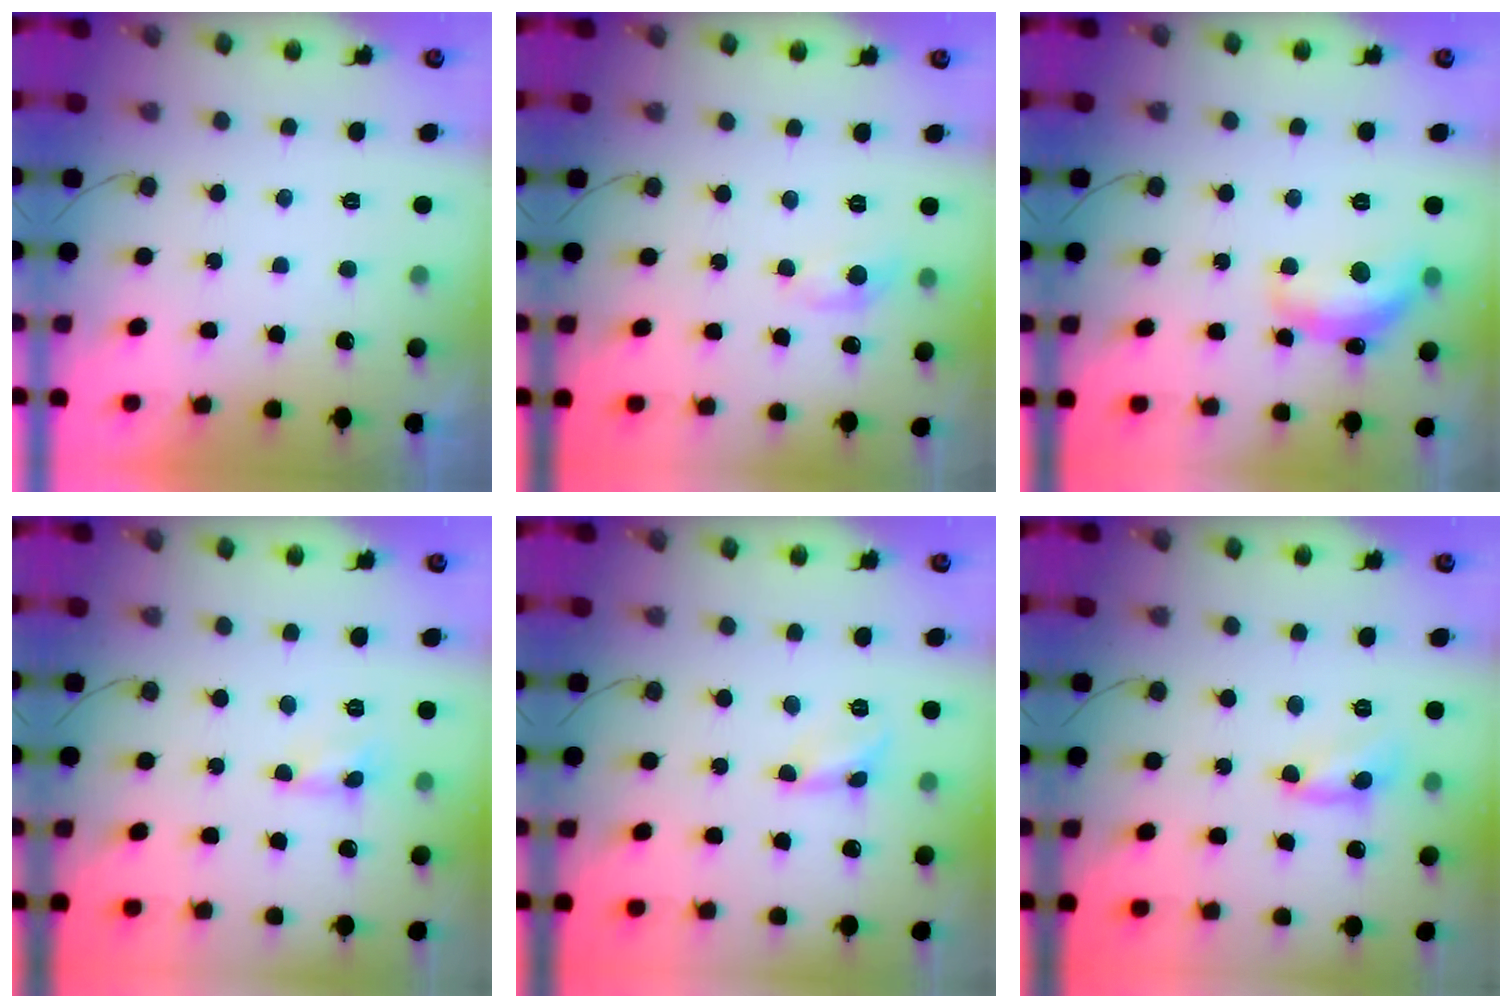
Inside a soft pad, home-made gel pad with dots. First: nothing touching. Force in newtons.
{"total": 5.3, "press": 5.2, "slide": 0.6}
{"total": 13.4, "press": 13.3, "slide": 0.7}
{"total": 0.0}
{"total": 2.3, "press": 2.3, "slide": 0.2}
{"total": 3.6, "press": 3.6, "slide": 0.2}